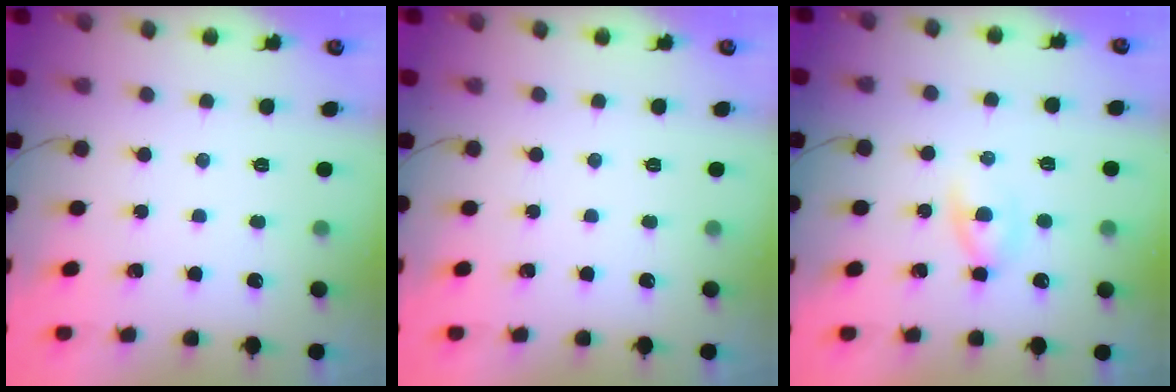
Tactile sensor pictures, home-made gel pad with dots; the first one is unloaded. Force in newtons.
{"total": 0.0}
{"total": 2.6, "press": 2.4, "slide": 1.0}